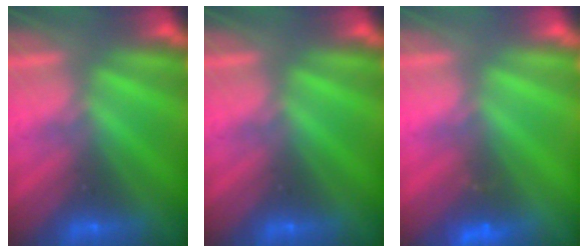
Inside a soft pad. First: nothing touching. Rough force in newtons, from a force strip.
{"total": 0.0}
{"total": 4.6}